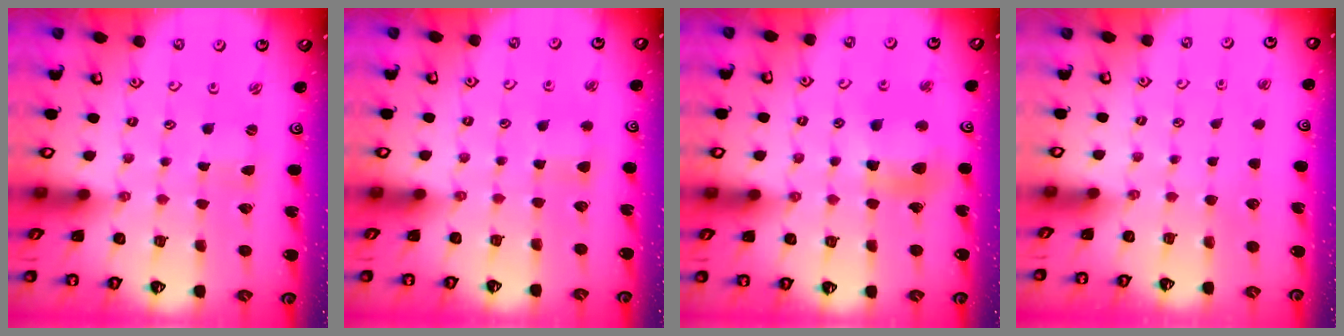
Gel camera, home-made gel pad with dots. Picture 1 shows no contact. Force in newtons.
{"total": 4.7, "press": 4.7, "slide": 0.5}
{"total": 11.1, "press": 10.9, "slide": 2.1}
{"total": 0.0}